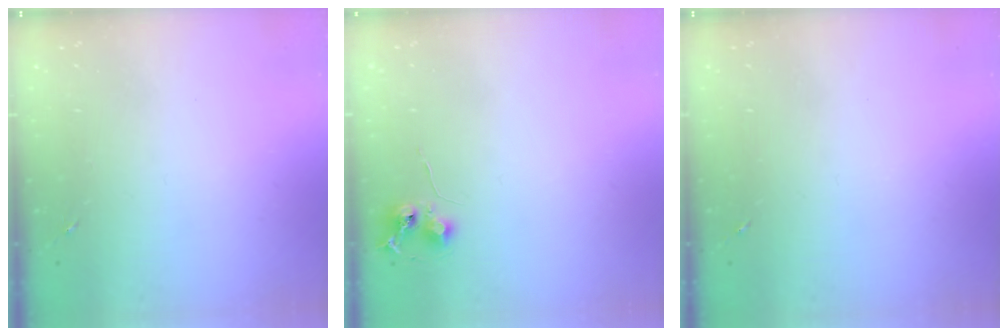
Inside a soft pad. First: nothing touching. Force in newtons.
{"total": 6.4, "press": 6.3, "slide": 0.7}
{"total": 0.0}